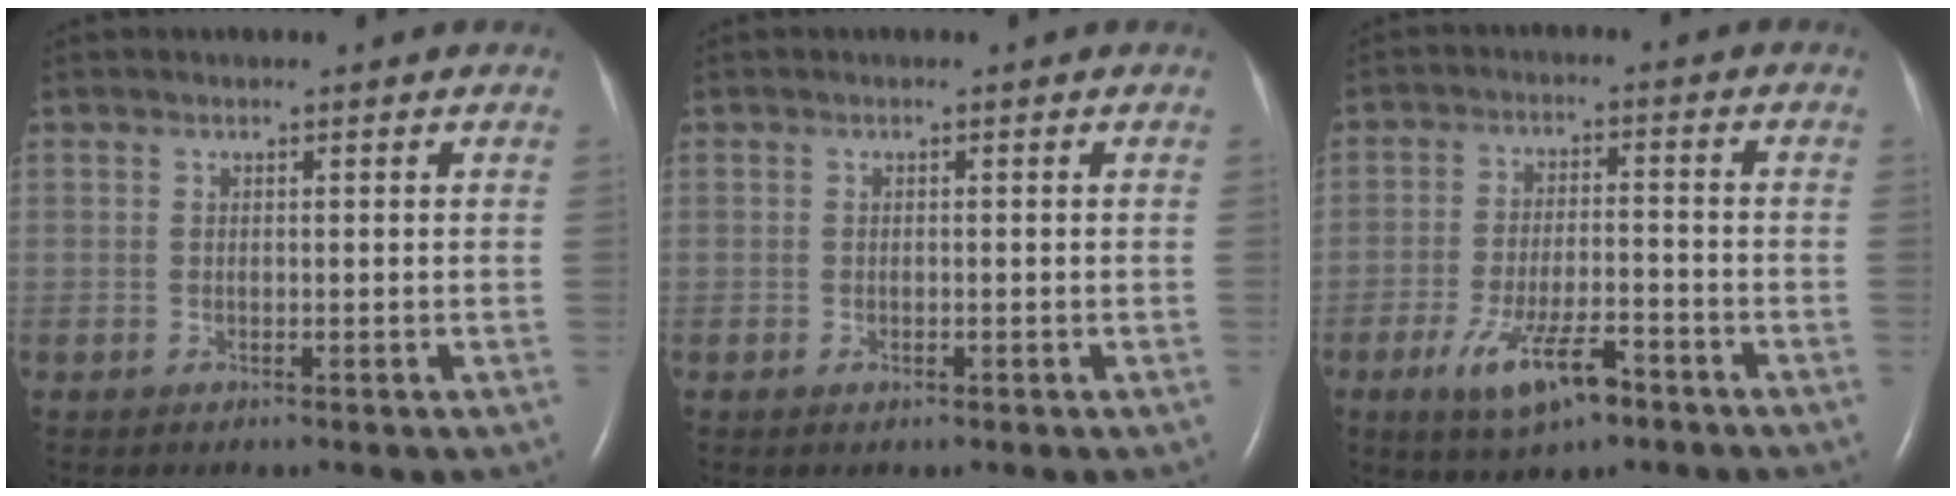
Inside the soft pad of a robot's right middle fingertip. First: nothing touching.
{"total": 0.6, "force": [-0.4, 0.3, 0.4], "torque": [-0.009, 0.000, -0.003]}
{"total": 8.9, "force": [-5.2, 2.4, 6.9], "torque": [-0.133, -0.012, -0.086]}